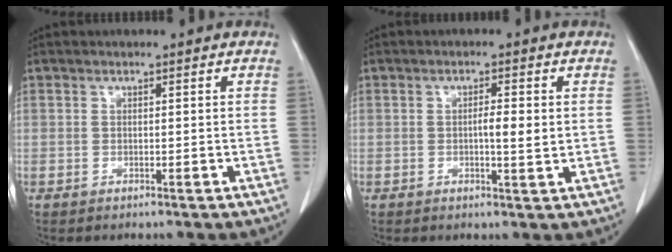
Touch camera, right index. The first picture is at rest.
{"total": 3.1, "force": [0.1, 0.3, 3.1], "torque": [-0.051, -0.002, 0.002]}